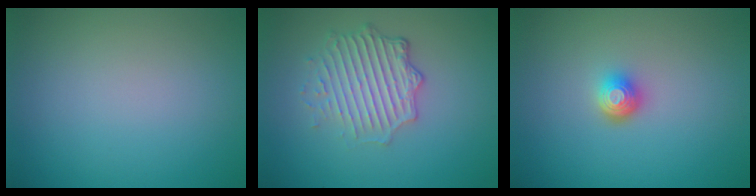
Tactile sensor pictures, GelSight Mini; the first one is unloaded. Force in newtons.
{"total": 4.8, "press": 3.6, "slide": 3.2}
{"total": 1.9, "press": 1.4, "slide": 1.4}